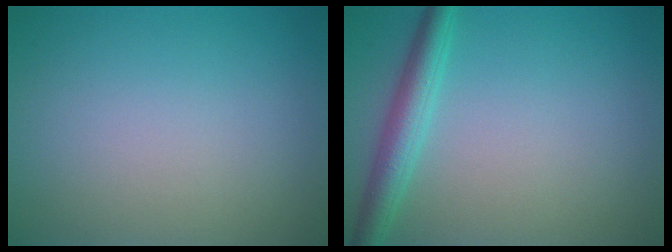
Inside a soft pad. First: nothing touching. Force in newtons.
{"total": 3.4, "press": 3.4, "slide": 0.2}